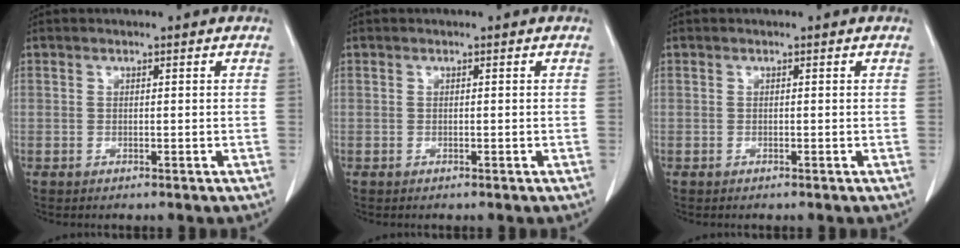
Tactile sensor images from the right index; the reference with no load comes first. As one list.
[{"total": 0.0}, {"total": 0.0}]